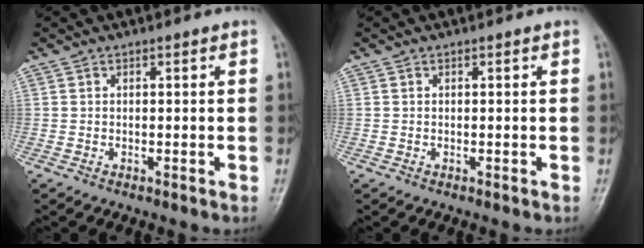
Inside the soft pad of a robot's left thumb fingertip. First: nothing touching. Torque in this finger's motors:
{"motor_torque": [0.00, 0.00, 0.02, -0.02, 0.00]}